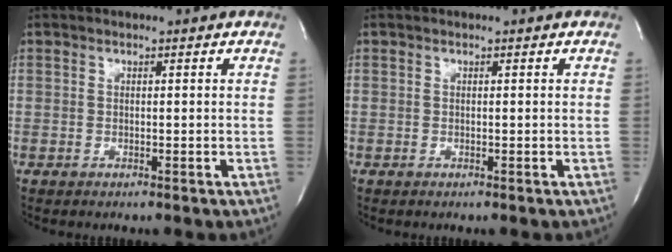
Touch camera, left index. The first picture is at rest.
{"total": 0.0}